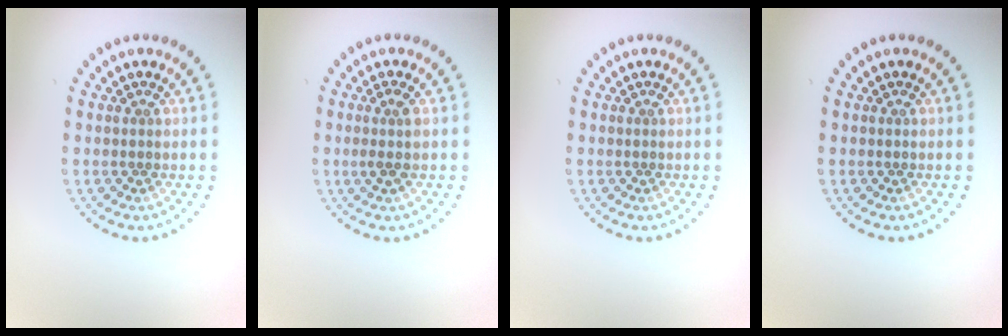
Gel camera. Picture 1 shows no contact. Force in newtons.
{"total": 1.4, "press": 1.2, "slide": 0.8}
{"total": 0.0}
{"total": 0.0}